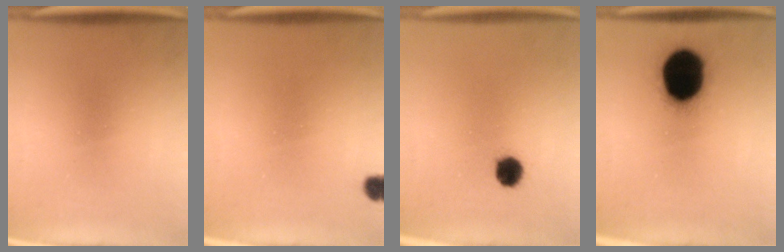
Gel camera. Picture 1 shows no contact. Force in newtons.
{"total": 1.8}
{"total": 3.8}
{"total": 19.6}